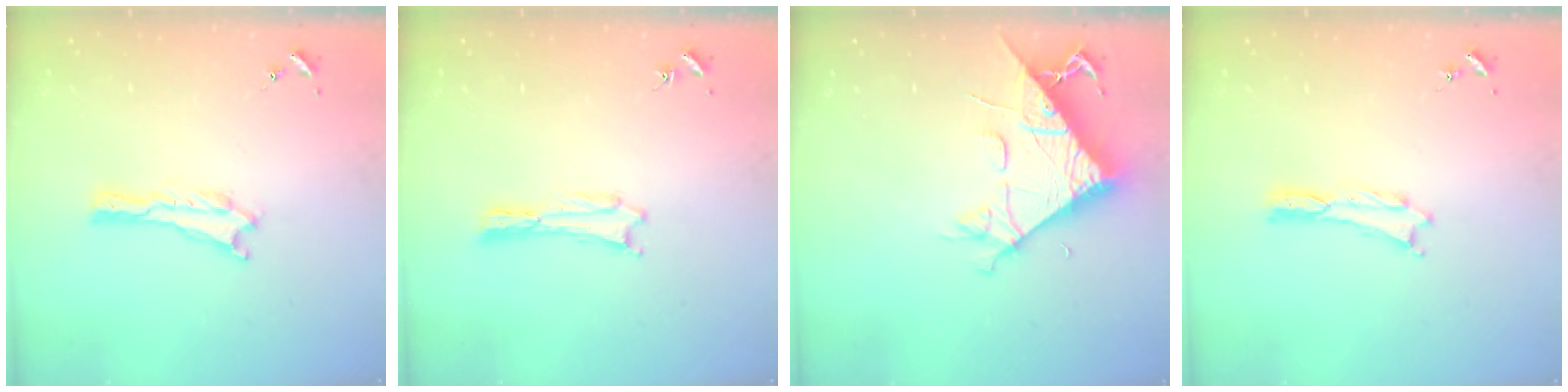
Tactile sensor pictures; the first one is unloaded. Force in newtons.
{"total": 0.7, "press": 0.7, "slide": 0.1}
{"total": 8.4, "press": 8.3, "slide": 0.8}
{"total": 0.0}